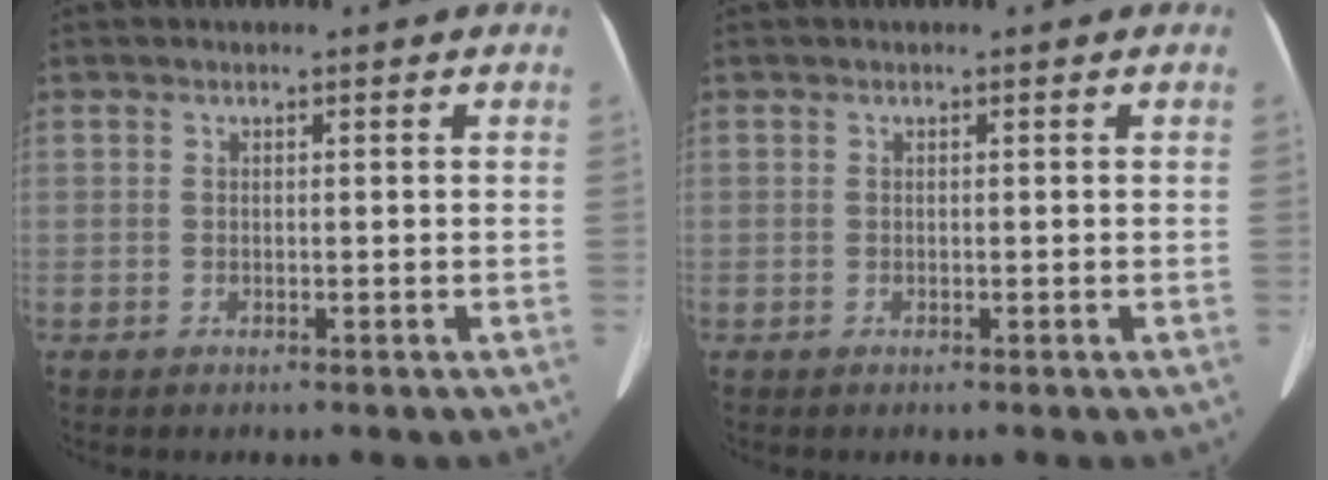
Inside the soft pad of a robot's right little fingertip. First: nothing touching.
{"total": 0.0}